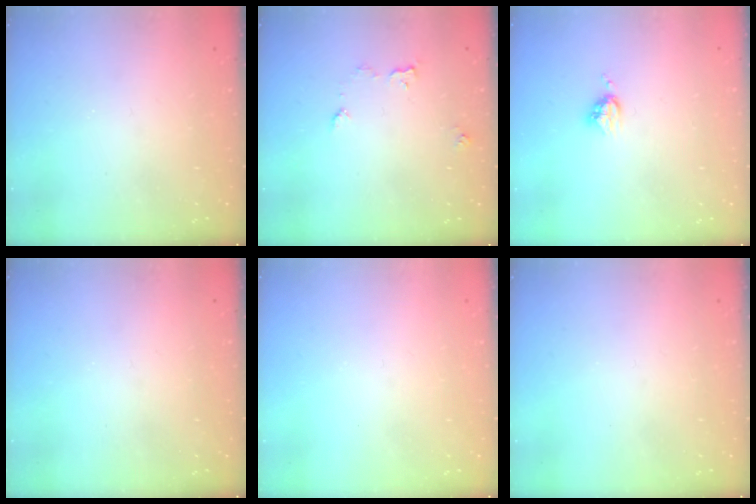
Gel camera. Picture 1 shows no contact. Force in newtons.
{"total": 5.3, "press": 5.2, "slide": 0.6}
{"total": 3.7, "press": 3.7, "slide": 0.5}
{"total": 0.0}
{"total": 0.0}
{"total": 0.0}